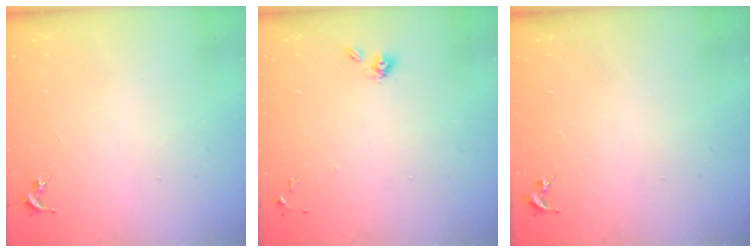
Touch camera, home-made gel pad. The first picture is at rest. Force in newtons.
{"total": 6.5, "press": 6.4, "slide": 1.5}
{"total": 0.0}